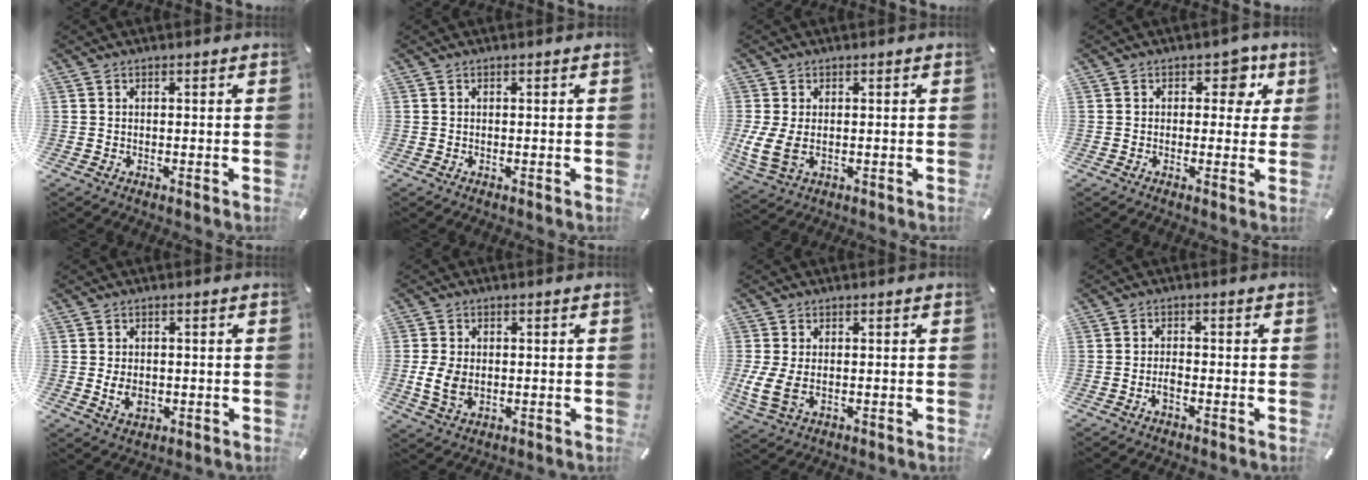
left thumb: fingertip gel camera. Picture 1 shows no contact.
{"total": 0.0}
{"total": 6.5, "force": [-0.3, 4.5, 4.8], "torque": [-0.100, -0.002, -0.005]}
{"total": 6.1, "force": [1.9, 4.4, 3.8], "torque": [-0.027, -0.007, 0.023]}
{"total": 4.7, "force": [-0.9, 3.5, 3.1], "torque": [-0.065, -0.005, -0.019]}
{"total": 6.7, "force": [-0.7, 4.8, 4.6], "torque": [-0.098, 0.000, -0.014]}
{"total": 5.8, "force": [-0.4, 3.8, 4.4], "torque": [-0.094, -0.004, -0.009]}
{"total": 2.2, "force": [-1.2, 0.9, 1.5], "torque": [-0.028, 0.007, -0.024]}